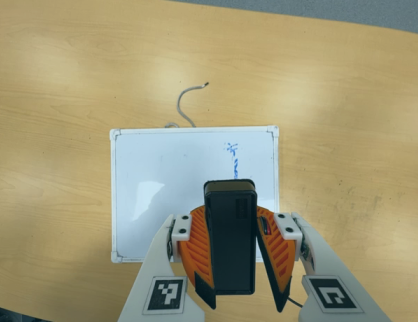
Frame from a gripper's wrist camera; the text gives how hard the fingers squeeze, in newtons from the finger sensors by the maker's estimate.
{"total": 10.9, "left": 10.5, "right": 11.4}